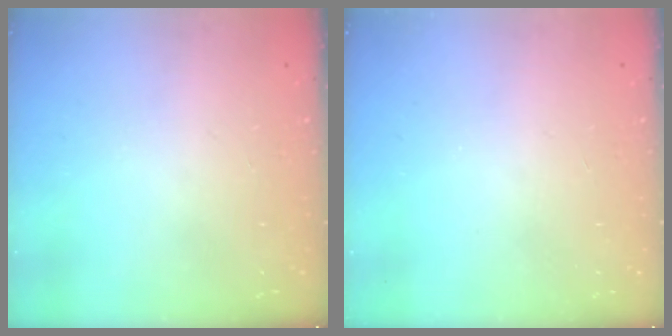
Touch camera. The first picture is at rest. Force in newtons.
{"total": 0.0}